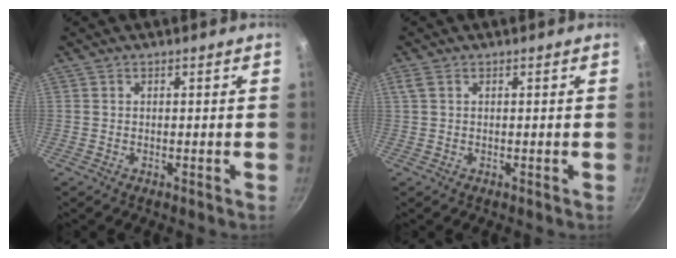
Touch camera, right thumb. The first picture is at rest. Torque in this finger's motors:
{"motor_torque": [-0.02, -0.02, 0.00, 0.00, 0.02]}